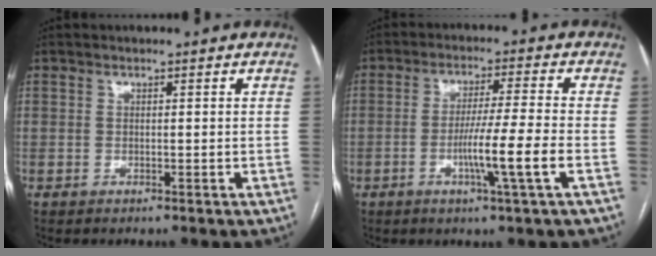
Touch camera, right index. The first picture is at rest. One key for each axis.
{"total": 8.3, "fx": -2.5, "fy": -1.5, "fz": 7.8, "tx": -0.139, "ty": -0.013, "tz": -0.048}